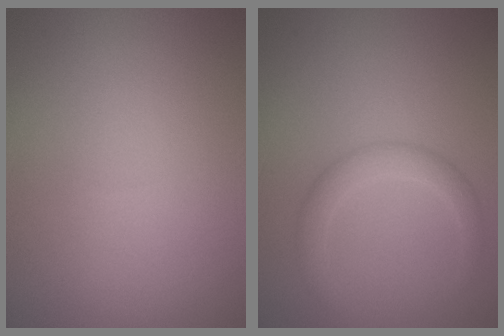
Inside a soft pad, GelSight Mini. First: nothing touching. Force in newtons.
{"total": 2.4, "press": 2.4, "slide": 0.1}